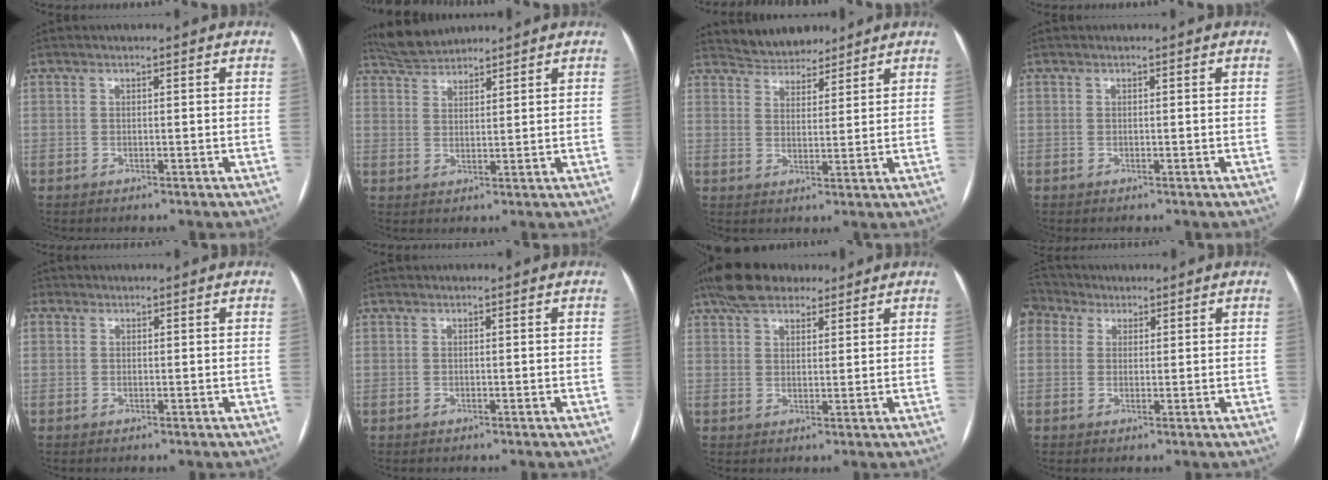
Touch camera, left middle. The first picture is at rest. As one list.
[{"total": 4.6, "force": [4.6, 0.5, 0.3], "torque": [-0.016, 0.020, 0.091]}, {"total": 6.3, "force": [5.9, 2.1, 0.6], "torque": [-0.011, 0.016, 0.099]}, {"total": 0.0}, {"total": 0.8, "force": [0.0, 0.8, 0.1], "torque": [0.000, 0.001, 0.003]}, {"total": 0.0}, {"total": 8.5, "force": [6.5, 3.8, 3.9], "torque": [-0.070, 0.029, 0.113]}, {"total": 4.0, "force": [3.0, 2.5, 0.8], "torque": [-0.026, 0.027, 0.066]}]